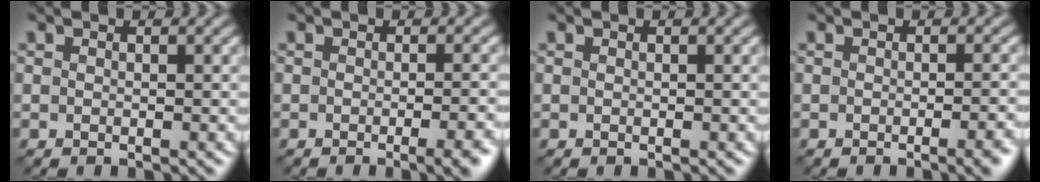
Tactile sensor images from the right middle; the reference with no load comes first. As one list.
[{"total": 4.8, "force": [-1.8, 1.7, 4.1], "torque": [-0.023, 0.007, -0.019]}, {"total": 0.0}, {"total": 3.8, "force": [-1.5, 1.3, 3.2], "torque": [-0.015, 0.007, -0.015]}]